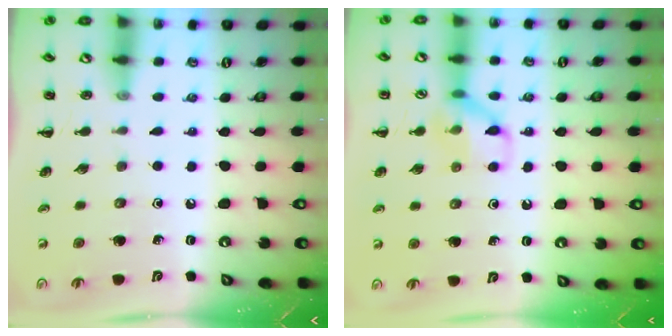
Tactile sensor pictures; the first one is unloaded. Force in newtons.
{"total": 8.8, "press": 8.8, "slide": 0.7}